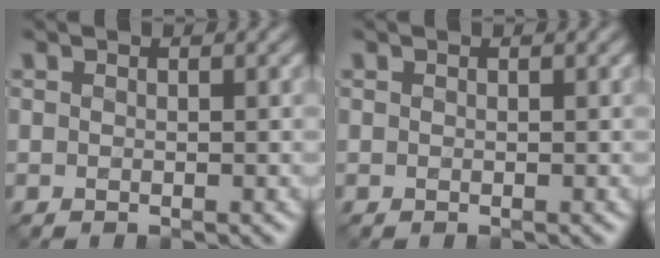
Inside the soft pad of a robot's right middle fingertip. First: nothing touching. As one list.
[{"total": 0.0}]